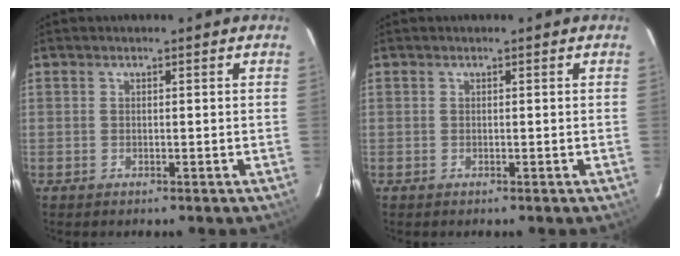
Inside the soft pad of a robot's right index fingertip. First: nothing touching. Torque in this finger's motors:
{"motor_torque": [0.00, 0.00, 0.06, 0.00]}